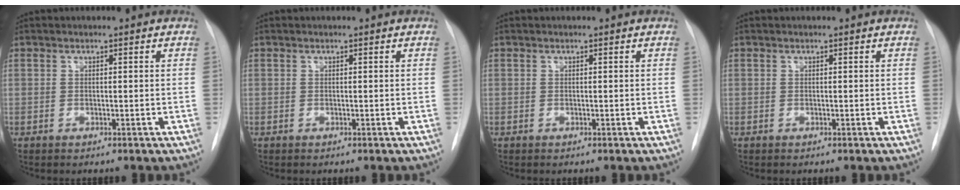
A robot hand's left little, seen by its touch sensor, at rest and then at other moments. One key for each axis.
{"total": 0.0}
{"total": 0.0}
{"total": 0.0}